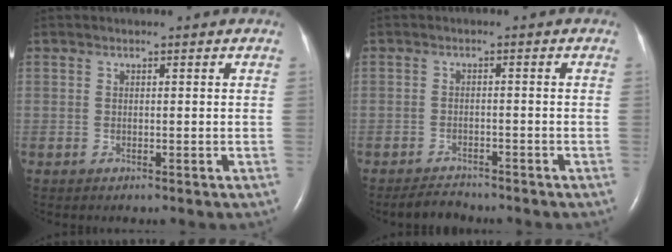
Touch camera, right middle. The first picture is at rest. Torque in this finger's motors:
{"motor_torque": [0.14, -0.20, 0.00, 0.00]}